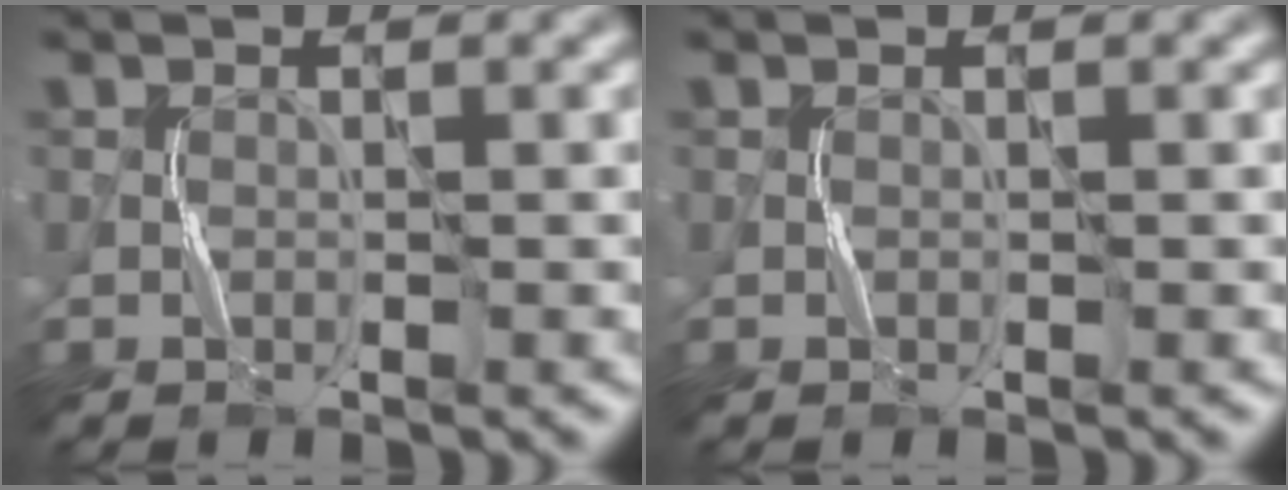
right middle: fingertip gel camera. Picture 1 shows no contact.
{"total": 0.0}